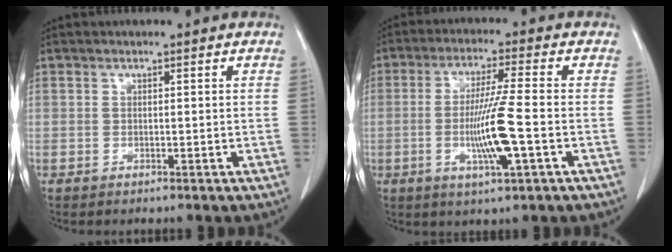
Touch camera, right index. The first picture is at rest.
{"total": 9.5, "force": [-2.1, -0.3, 9.3], "torque": [-0.178, -0.012, -0.040]}